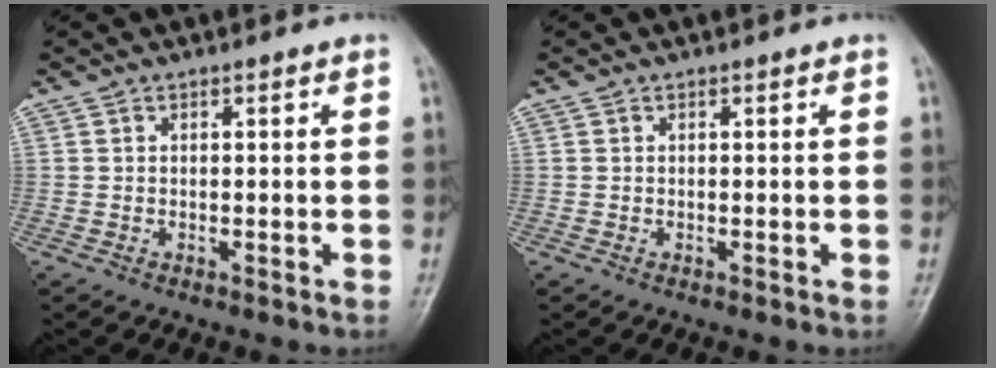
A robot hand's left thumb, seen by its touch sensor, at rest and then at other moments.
{"total": 0.0}